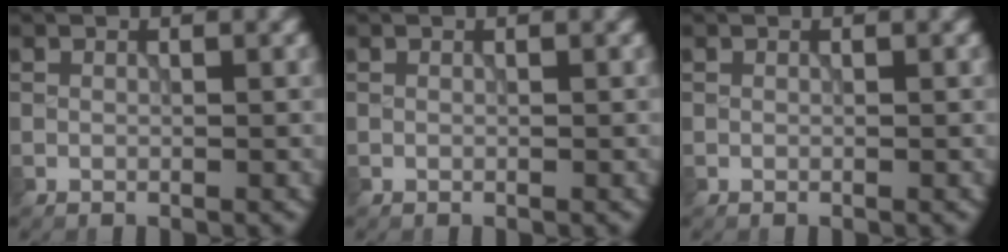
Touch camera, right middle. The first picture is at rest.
{"total": 0.0}
{"total": 0.0}